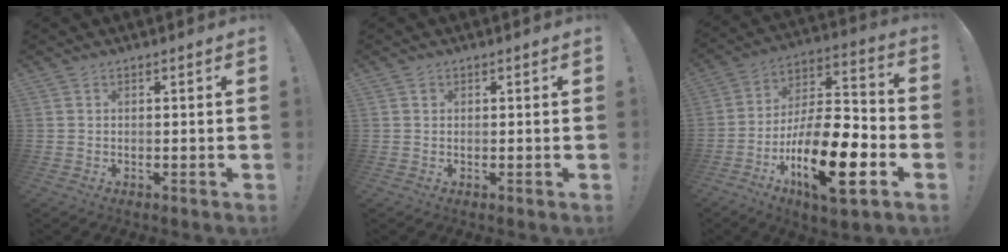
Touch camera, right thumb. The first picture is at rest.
{"total": 0.8, "force": [0.3, 0.7, 0.2], "torque": [-0.001, 0.003, 0.005]}
{"total": 22.5, "force": [-9.2, 8.2, 18.8], "torque": [-0.344, 0.047, -0.148]}